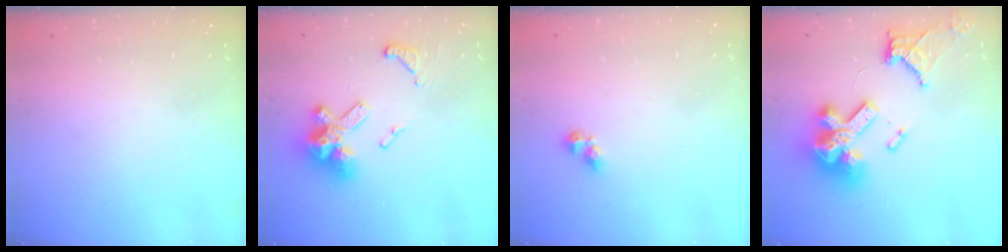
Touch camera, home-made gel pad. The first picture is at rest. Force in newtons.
{"total": 14.9, "press": 14.8, "slide": 1.8}
{"total": 4.9, "press": 4.8, "slide": 0.6}
{"total": 19.6, "press": 18.8, "slide": 5.5}